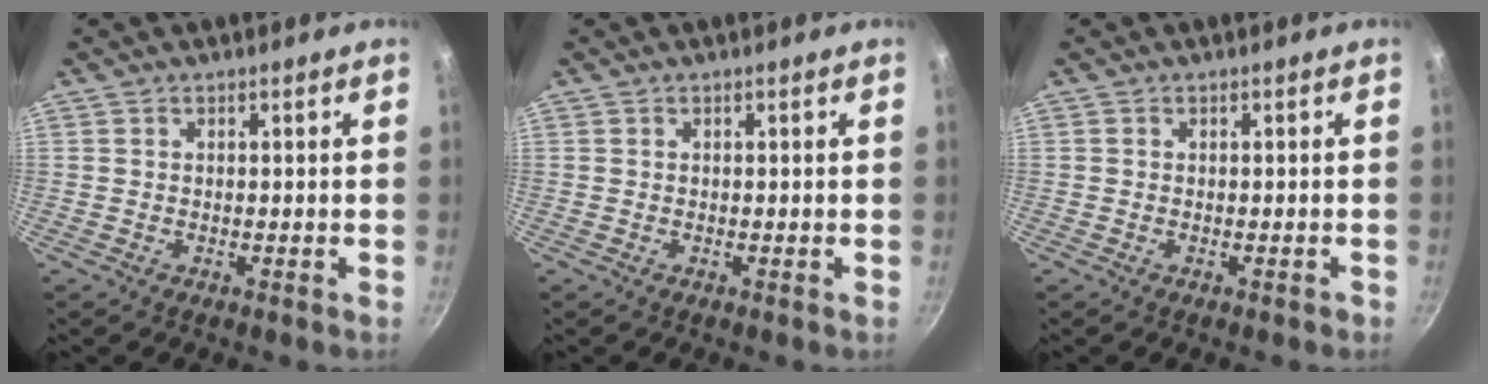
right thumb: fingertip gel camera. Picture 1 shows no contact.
{"total": 0.0}
{"total": 0.6, "force": [-0.3, 0.4, 0.3], "torque": [0.001, 0.006, -0.003]}